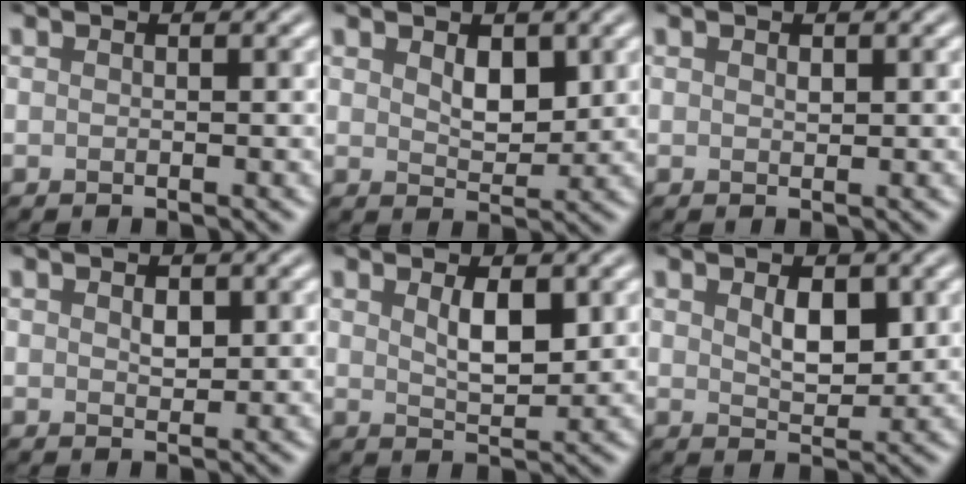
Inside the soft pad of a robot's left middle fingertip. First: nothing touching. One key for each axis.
{"total": 2.6, "fx": 1.0, "fy": 1.5, "fz": 1.8, "tx": -0.033, "ty": -0.005, "tz": 0.022}
{"total": 0.6, "fx": 0.2, "fy": 0.3, "fz": 0.4, "tx": -0.007, "ty": -0.001, "tz": 0.005}
{"total": 1.2, "fx": 0.5, "fy": 0.8, "fz": 0.9, "tx": -0.014, "ty": -0.002, "tz": 0.011}
{"total": 2.9, "fx": 1.1, "fy": 1.1, "fz": 2.4, "tx": -0.045, "ty": -0.004, "tz": 0.022}
{"total": 2.8, "fx": 0.9, "fy": 1.5, "fz": 2.1, "tx": -0.037, "ty": -0.004, "tz": 0.021}